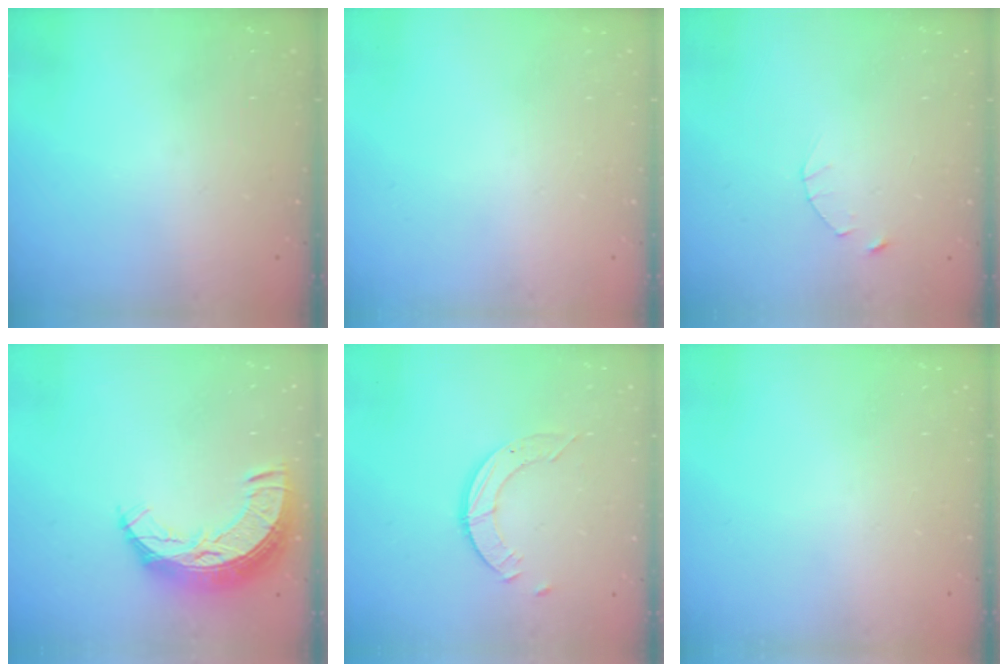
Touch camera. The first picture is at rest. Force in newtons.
{"total": 0.0}
{"total": 2.5, "press": 2.4, "slide": 0.3}
{"total": 12.4, "press": 12.4, "slide": 1.0}
{"total": 3.6, "press": 3.6, "slide": 0.4}
{"total": 0.0}